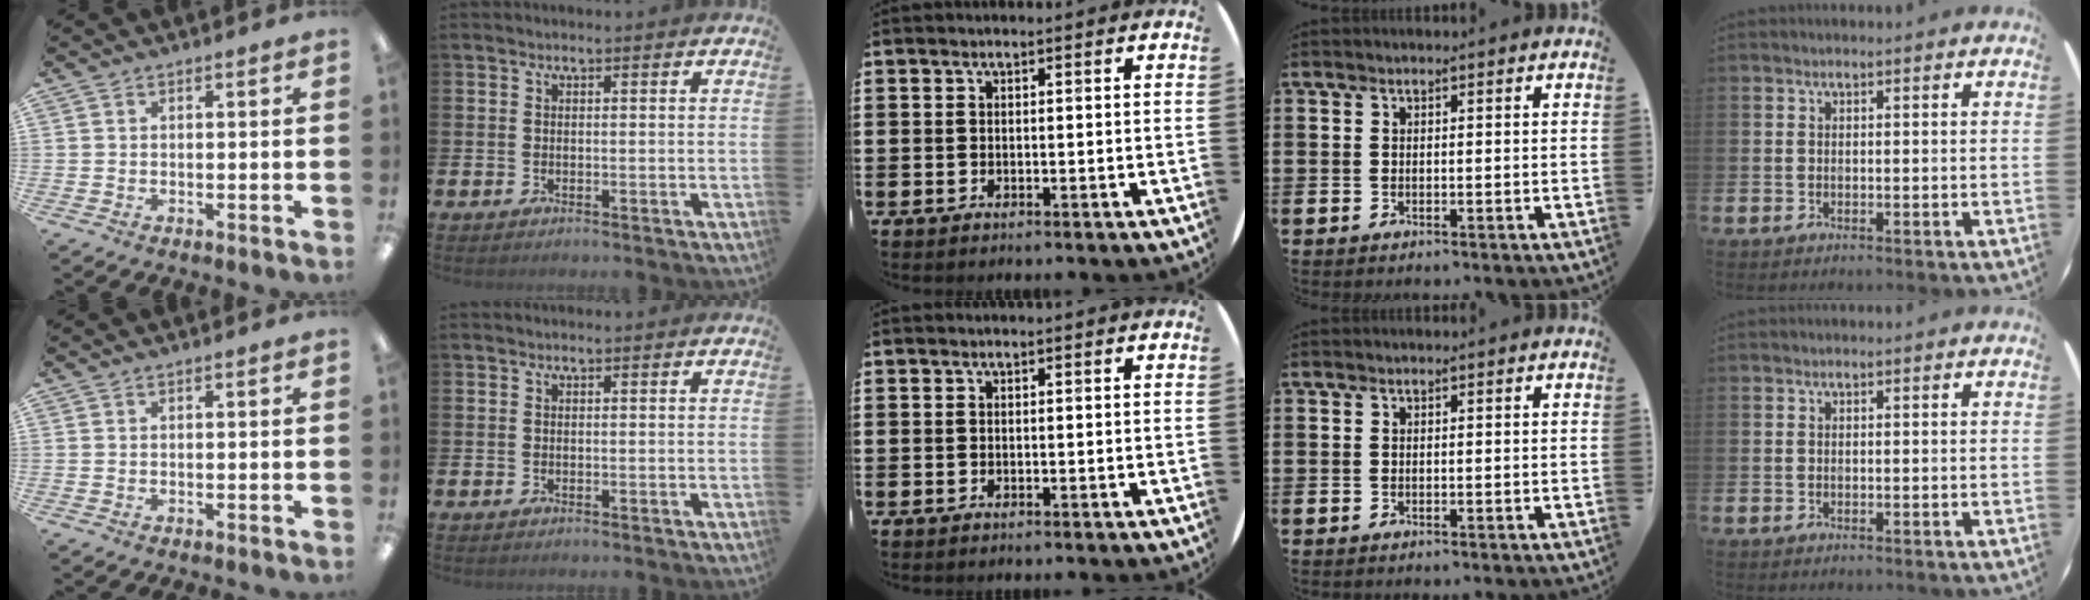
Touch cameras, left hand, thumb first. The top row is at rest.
{}